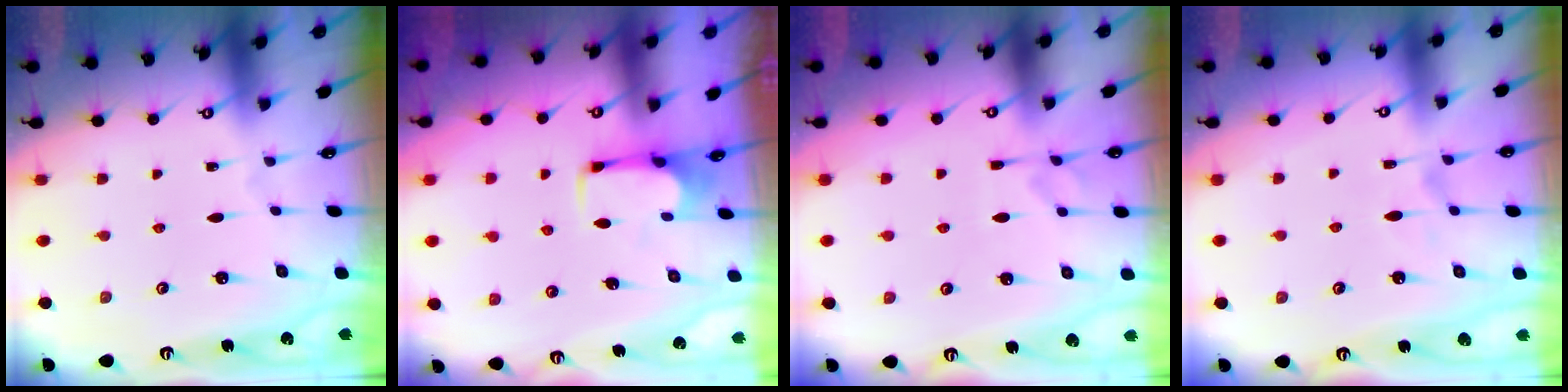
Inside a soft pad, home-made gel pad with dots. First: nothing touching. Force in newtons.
{"total": 2.5, "press": 2.4, "slide": 0.9}
{"total": 5.9, "press": 5.7, "slide": 1.5}
{"total": 1.4, "press": 1.0, "slide": 0.9}